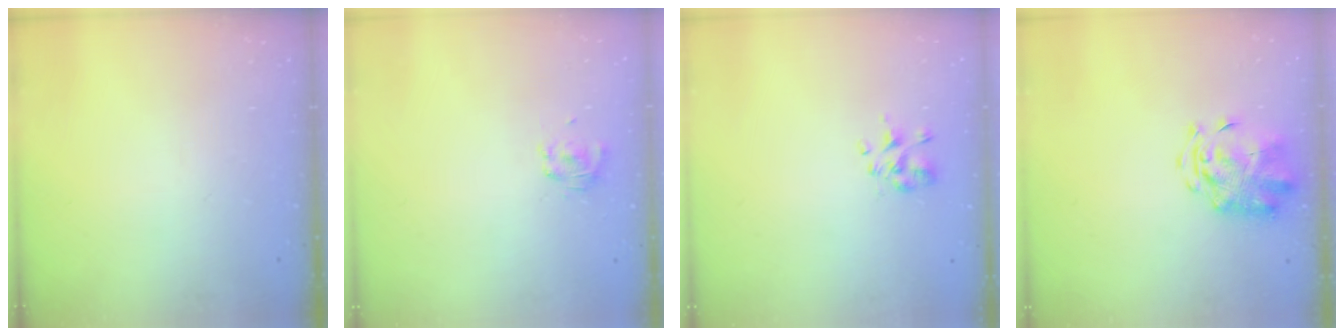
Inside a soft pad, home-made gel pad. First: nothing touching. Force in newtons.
{"total": 2.0, "press": 1.9, "slide": 0.8}
{"total": 2.3, "press": 2.2, "slide": 0.8}
{"total": 3.3, "press": 3.2, "slide": 0.8}